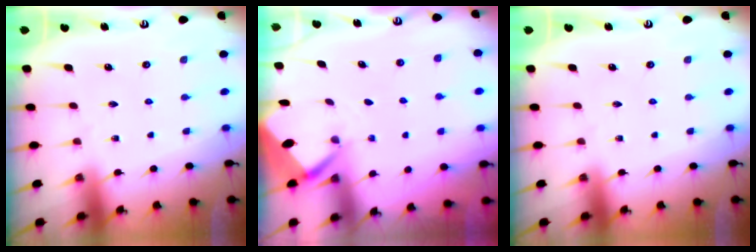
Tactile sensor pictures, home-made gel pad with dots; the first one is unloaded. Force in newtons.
{"total": 2.6, "press": 2.6, "slide": 0.0}
{"total": 0.0}